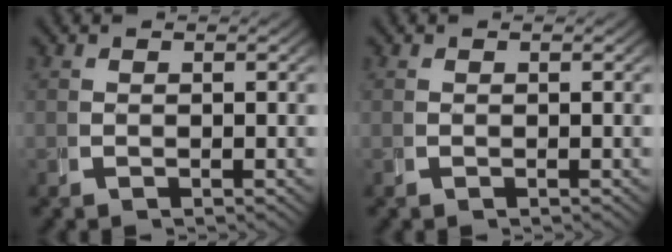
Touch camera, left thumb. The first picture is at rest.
{"total": 0.0}